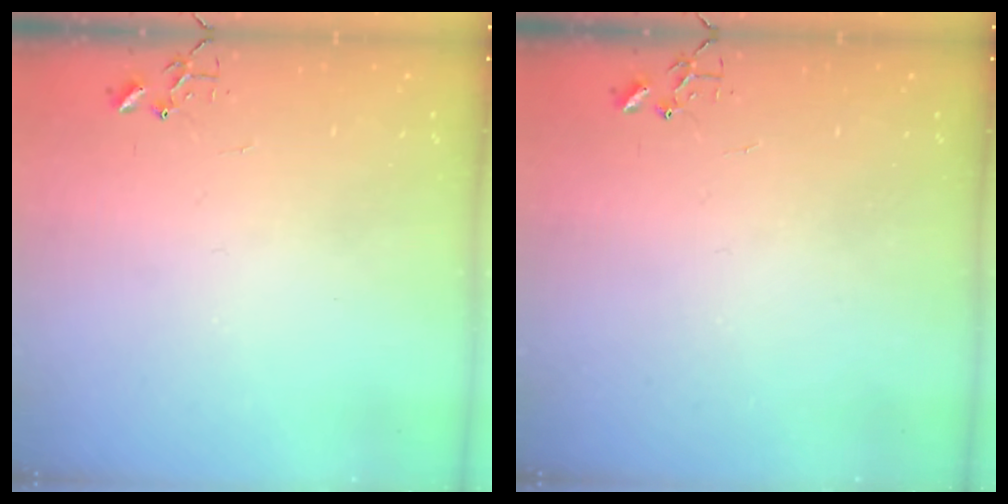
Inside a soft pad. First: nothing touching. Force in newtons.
{"total": 0.0}